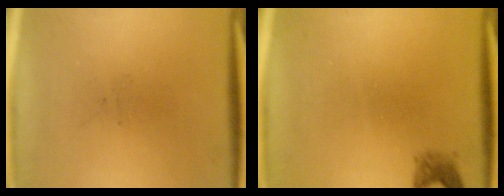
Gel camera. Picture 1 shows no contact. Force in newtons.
{"total": 1.5}